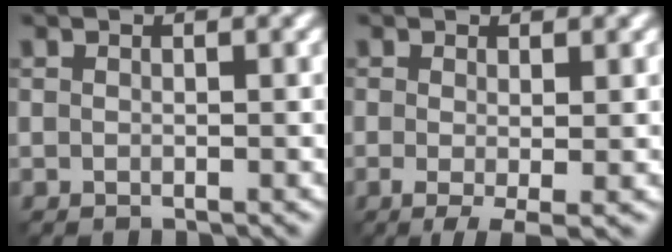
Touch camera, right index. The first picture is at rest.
{"total": 2.4, "force": [-0.5, 0.3, 2.3], "torque": [-0.044, -0.011, -0.008]}